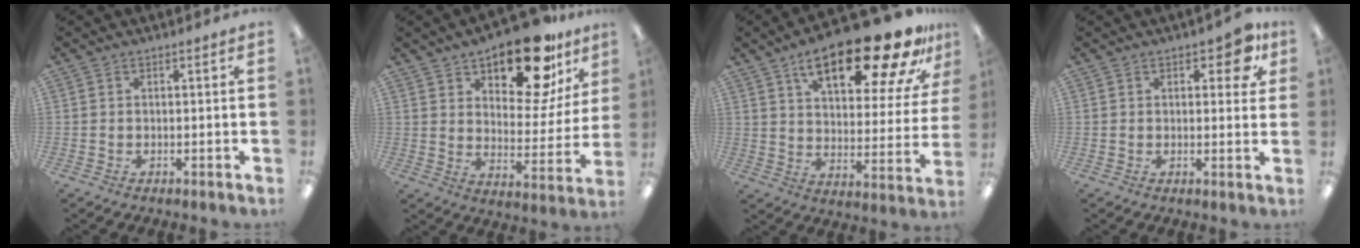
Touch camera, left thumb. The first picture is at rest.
{"total": 19.5, "force": [14.4, 7.9, 10.5], "torque": [-0.156, -0.092, 0.241]}
{"total": 24.8, "force": [15.8, 8.7, 17.0], "torque": [-0.243, -0.097, 0.252]}
{"total": 6.5, "force": [3.2, 3.2, 4.7], "torque": [-0.054, -0.006, 0.051]}